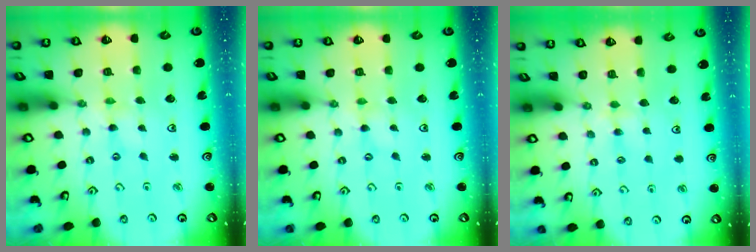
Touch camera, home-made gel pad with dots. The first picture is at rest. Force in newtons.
{"total": 0.0}
{"total": 3.2, "press": 3.2, "slide": 0.6}